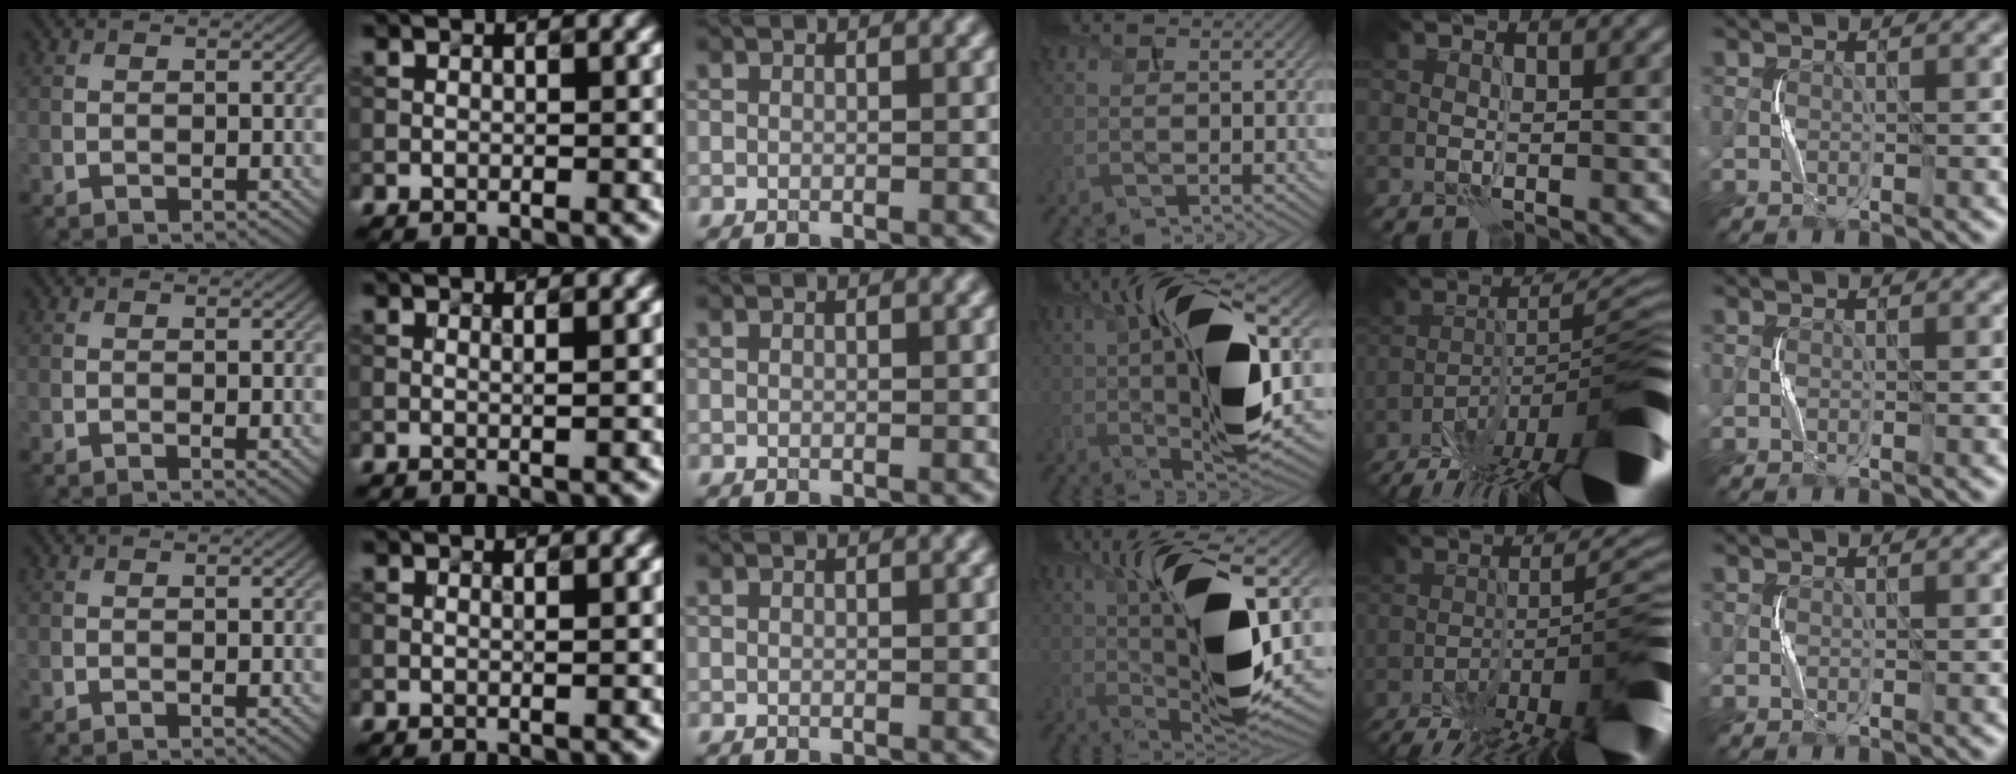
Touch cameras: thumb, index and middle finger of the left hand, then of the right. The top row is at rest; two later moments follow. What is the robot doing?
{"motion": "squeeze", "object": "paper clamp"}